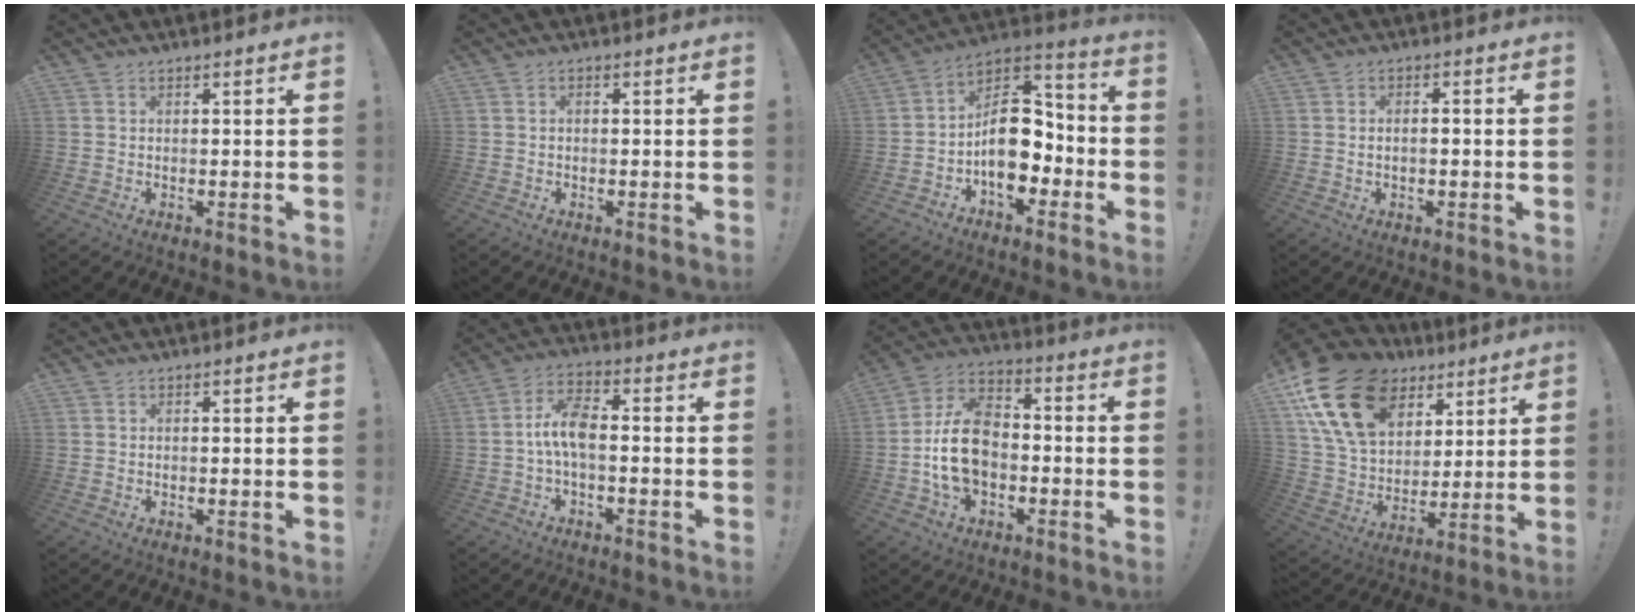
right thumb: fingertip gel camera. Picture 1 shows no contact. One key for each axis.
{"total": 0.6, "fx": -0.4, "fy": 0.2, "fz": 0.5, "tx": -0.010, "ty": 0.001, "tz": -0.007}
{"total": 14.7, "fx": -2.9, "fy": 9.8, "fz": 10.6, "tx": -0.148, "ty": 0.016, "tz": -0.039}
{"total": 1.8, "fx": -0.7, "fy": 0.7, "fz": 1.5, "tx": -0.027, "ty": 0.006, "tz": -0.012}
{"total": 0.9, "fx": 0.7, "fy": 0.6, "fz": 0.0, "tx": 0.006, "ty": -0.001, "tz": 0.011}
{"total": 8.6, "fx": -1.2, "fy": 3.8, "fz": 7.6, "tx": -0.157, "ty": 0.007, "tz": -0.022}
{"total": 15.4, "fx": -3.0, "fy": 10.9, "fz": 10.5, "tx": -0.188, "ty": 0.031, "tz": -0.054}
{"total": 22.0, "fx": 10.5, "fy": 14.5, "fz": 12.7, "tx": -0.227, "ty": -0.040, "tz": 0.207}